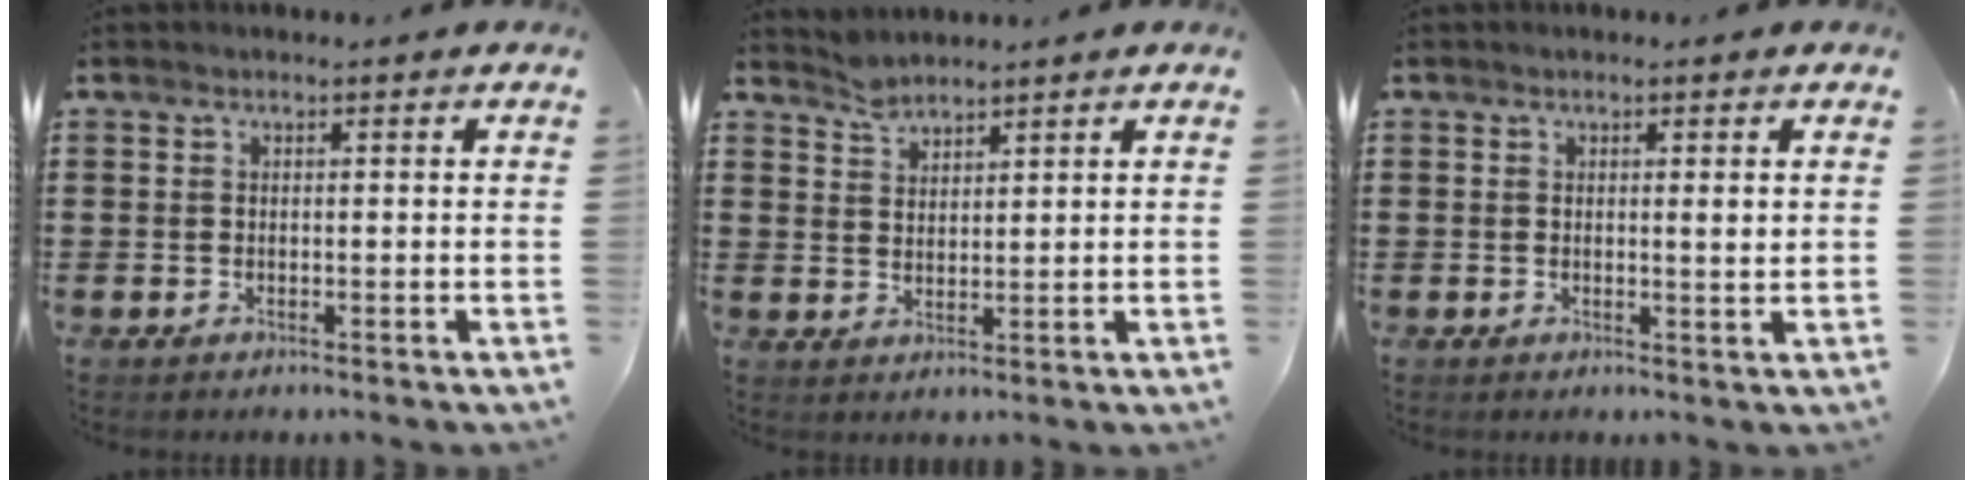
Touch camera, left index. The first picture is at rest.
{"total": 2.6, "force": [2.5, 0.4, 0.0], "torque": [-0.006, -0.003, 0.050]}
{"total": 1.6, "force": [0.6, 0.2, 1.4], "torque": [-0.024, -0.002, 0.009]}